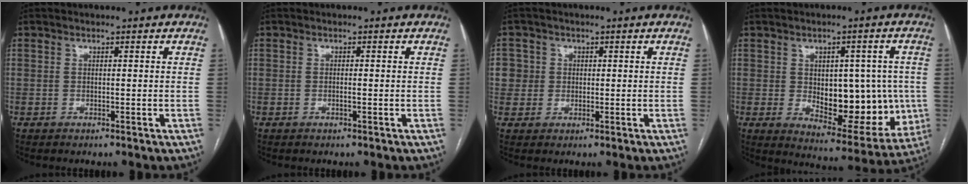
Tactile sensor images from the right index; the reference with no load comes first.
{"total": 0.5, "force": [-0.1, 0.0, 0.5], "torque": [-0.009, 0.003, 0.000]}
{"total": 3.9, "force": [0.6, 3.8, 0.2], "torque": [0.012, 0.014, 0.013]}
{"total": 15.1, "force": [-0.7, 7.7, 12.9], "torque": [-0.166, 0.007, 0.016]}